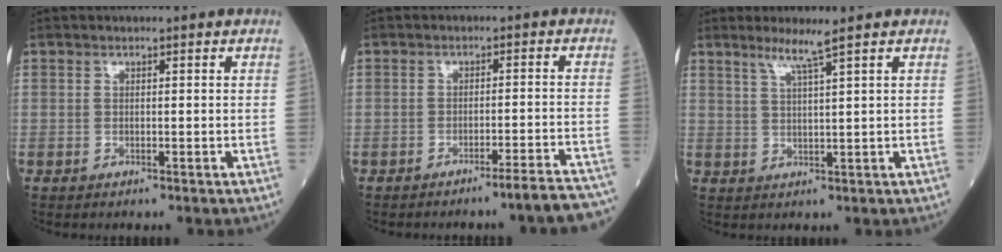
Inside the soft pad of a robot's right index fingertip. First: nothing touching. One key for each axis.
{"total": 7.7, "fx": -6.9, "fy": -0.7, "fz": 3.3, "tx": -0.016, "ty": 0.007, "tz": -0.093}
{"total": 3.4, "fx": 2.4, "fy": -1.0, "fz": 2.2, "tx": -0.047, "ty": -0.005, "tz": 0.050}